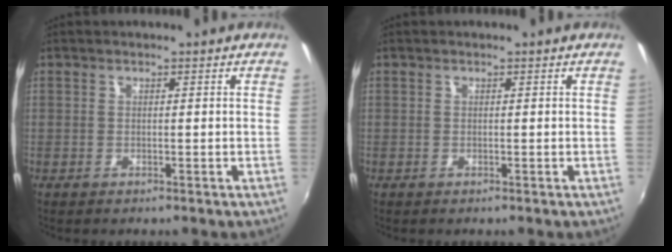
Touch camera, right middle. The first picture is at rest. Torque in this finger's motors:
{"motor_torque": [0.01, -0.05, 0.00, 0.00]}